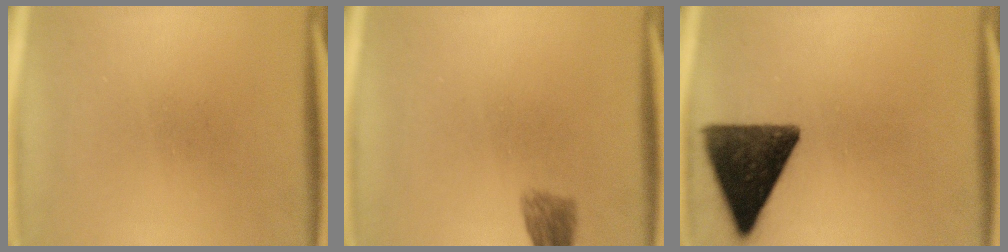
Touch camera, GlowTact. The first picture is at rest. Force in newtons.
{"total": 2.9}
{"total": 13.2}